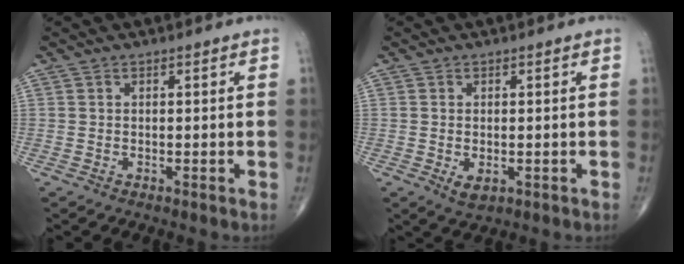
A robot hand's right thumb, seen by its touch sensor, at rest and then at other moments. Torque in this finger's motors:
{"motor_torque": [-0.21, 0.17, -0.10, -0.10, 0.07]}